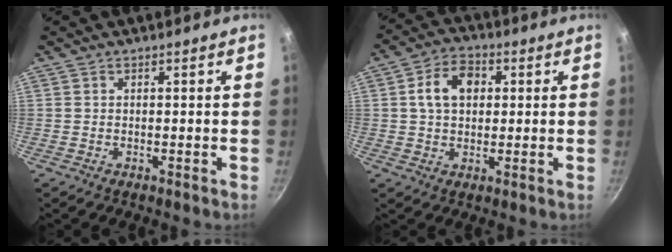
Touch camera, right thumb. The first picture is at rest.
{"total": 8.4, "force": [1.6, 6.1, 5.6], "torque": [-0.074, 0.013, 0.018]}